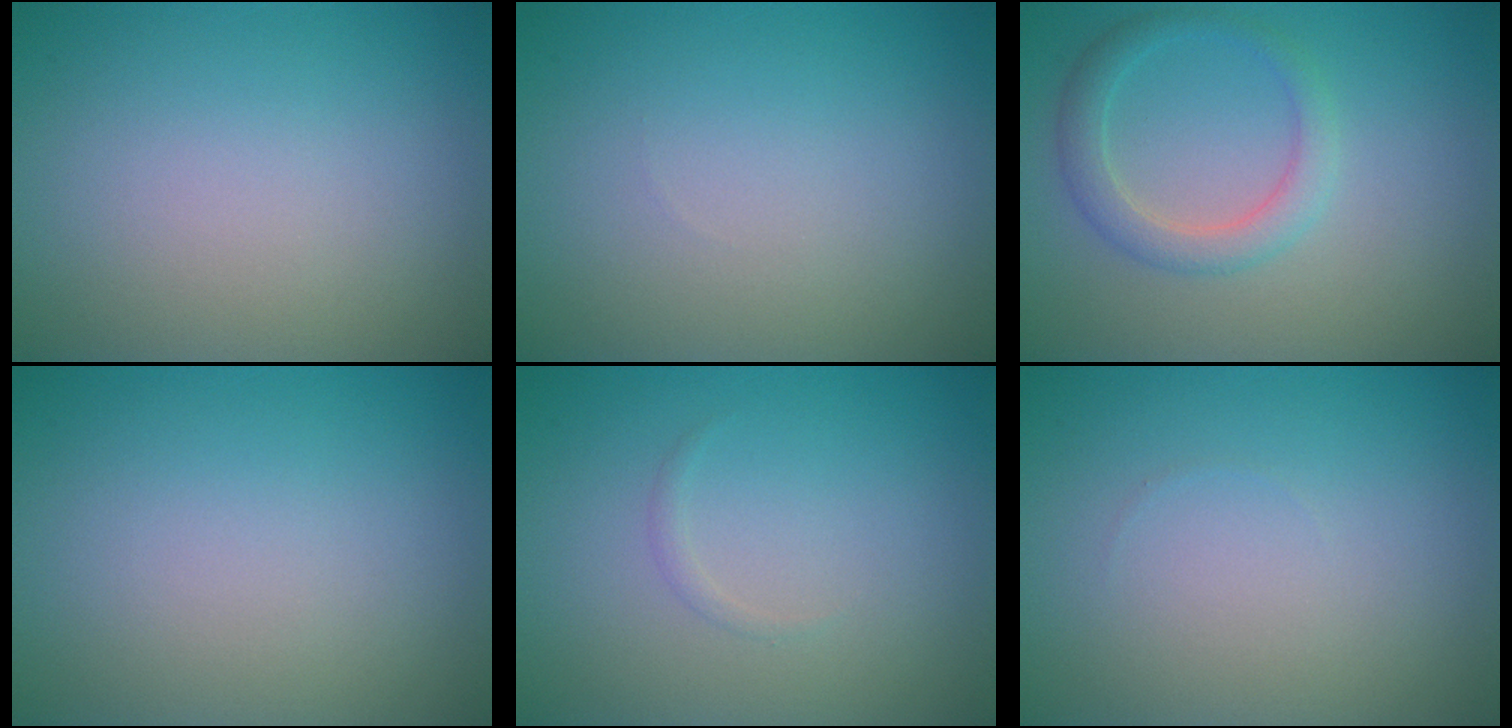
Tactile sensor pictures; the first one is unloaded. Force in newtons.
{"total": 0.0}
{"total": 2.7, "press": 2.7, "slide": 0.2}
{"total": 0.0}
{"total": 0.5, "press": 0.5, "slide": 0.0}
{"total": 0.0}